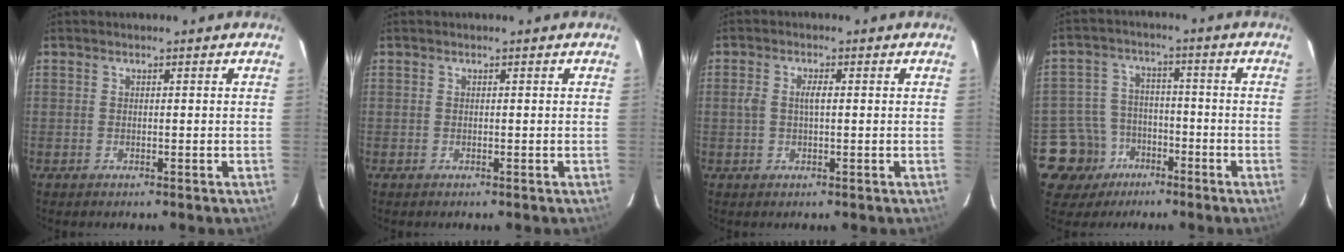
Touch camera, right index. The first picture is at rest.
{"total": 0.0}
{"total": 2.8, "force": [0.2, 1.2, 2.5], "torque": [-0.049, 0.004, 0.003]}
{"total": 9.9, "force": [-5.3, 8.3, 0.9], "torque": [-0.047, 0.032, -0.075]}